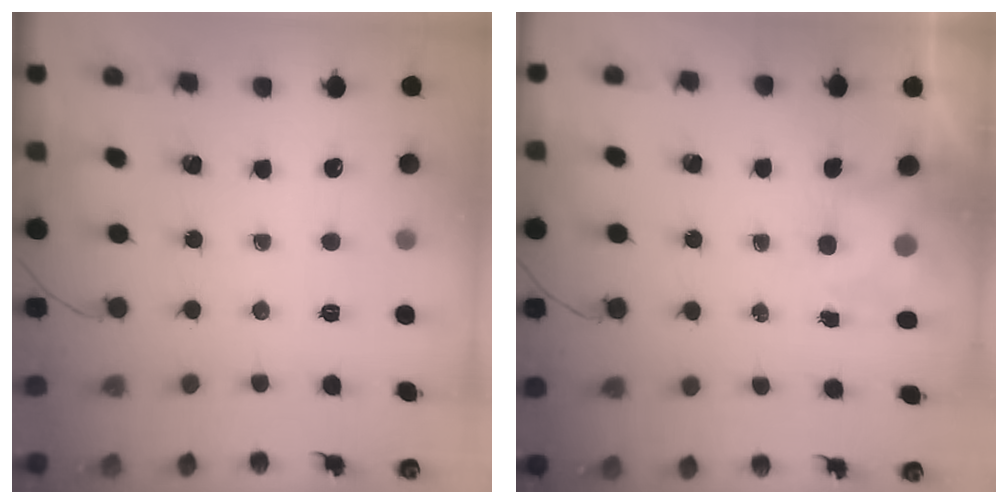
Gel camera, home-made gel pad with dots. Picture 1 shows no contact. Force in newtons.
{"total": 4.0, "press": 4.0, "slide": 0.7}